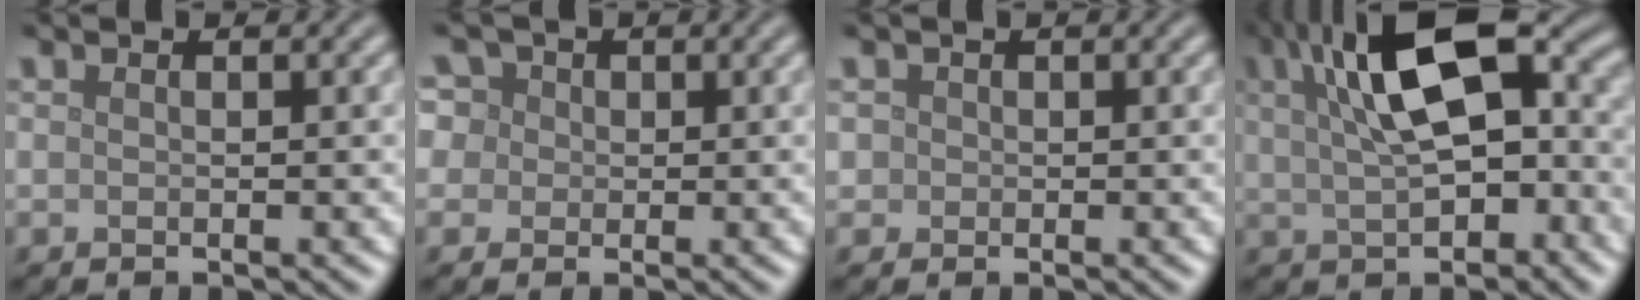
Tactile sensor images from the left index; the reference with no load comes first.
{"total": 7.1, "force": [3.2, 5.4, 3.1], "torque": [-0.048, 0.034, 0.019]}
{"total": 1.3, "force": [0.4, 1.2, 0.3], "torque": [0.003, 0.002, 0.003]}
{"total": 11.3, "force": [2.4, 5.5, 9.6], "torque": [-0.166, 0.014, 0.039]}